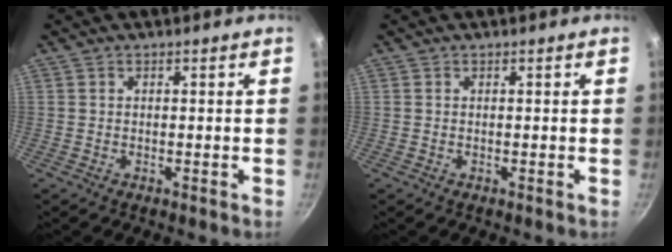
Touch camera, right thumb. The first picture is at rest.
{"total": 0.0}